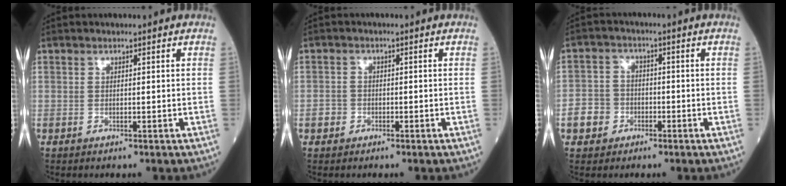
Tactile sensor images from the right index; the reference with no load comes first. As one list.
[{"total": 1.8, "force": [-0.9, 1.6, 0.3], "torque": [-0.004, 0.008, -0.018]}, {"total": 4.6, "force": [-2.0, 4.0, 1.1], "torque": [-0.021, 0.016, -0.036]}]